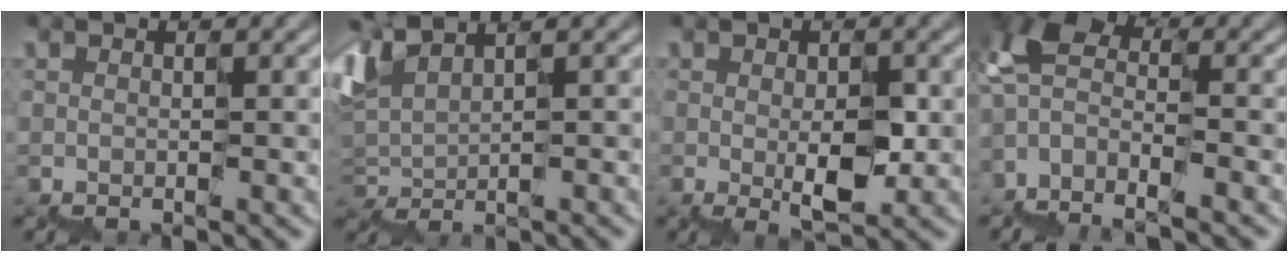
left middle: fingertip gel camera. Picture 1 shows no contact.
{"total": 2.8, "force": [2.0, 0.9, 1.8], "torque": [-0.049, 0.004, 0.039]}
{"total": 3.3, "force": [-0.1, 1.7, 2.9], "torque": [-0.049, 0.003, 0.003]}
{"total": 5.7, "force": [-3.0, 2.8, 3.9], "torque": [-0.072, 0.017, -0.073]}